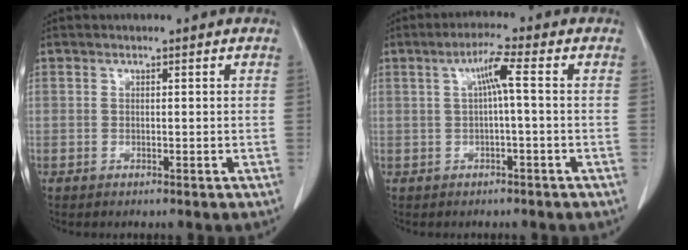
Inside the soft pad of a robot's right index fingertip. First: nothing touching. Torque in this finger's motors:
{"motor_torque": [0.51, -0.10, 0.25, 0.06]}